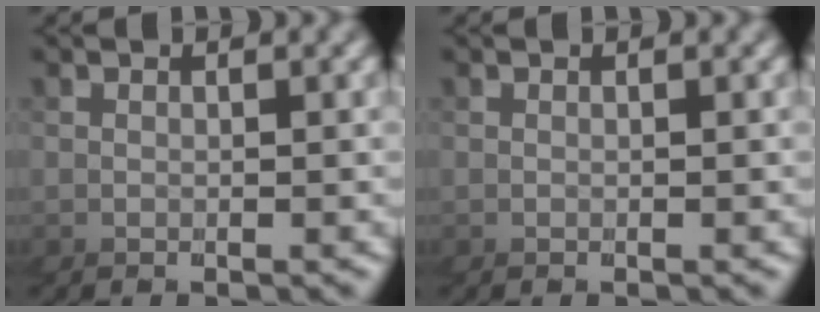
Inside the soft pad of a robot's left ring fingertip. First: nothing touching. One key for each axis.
{"total": 0.0}